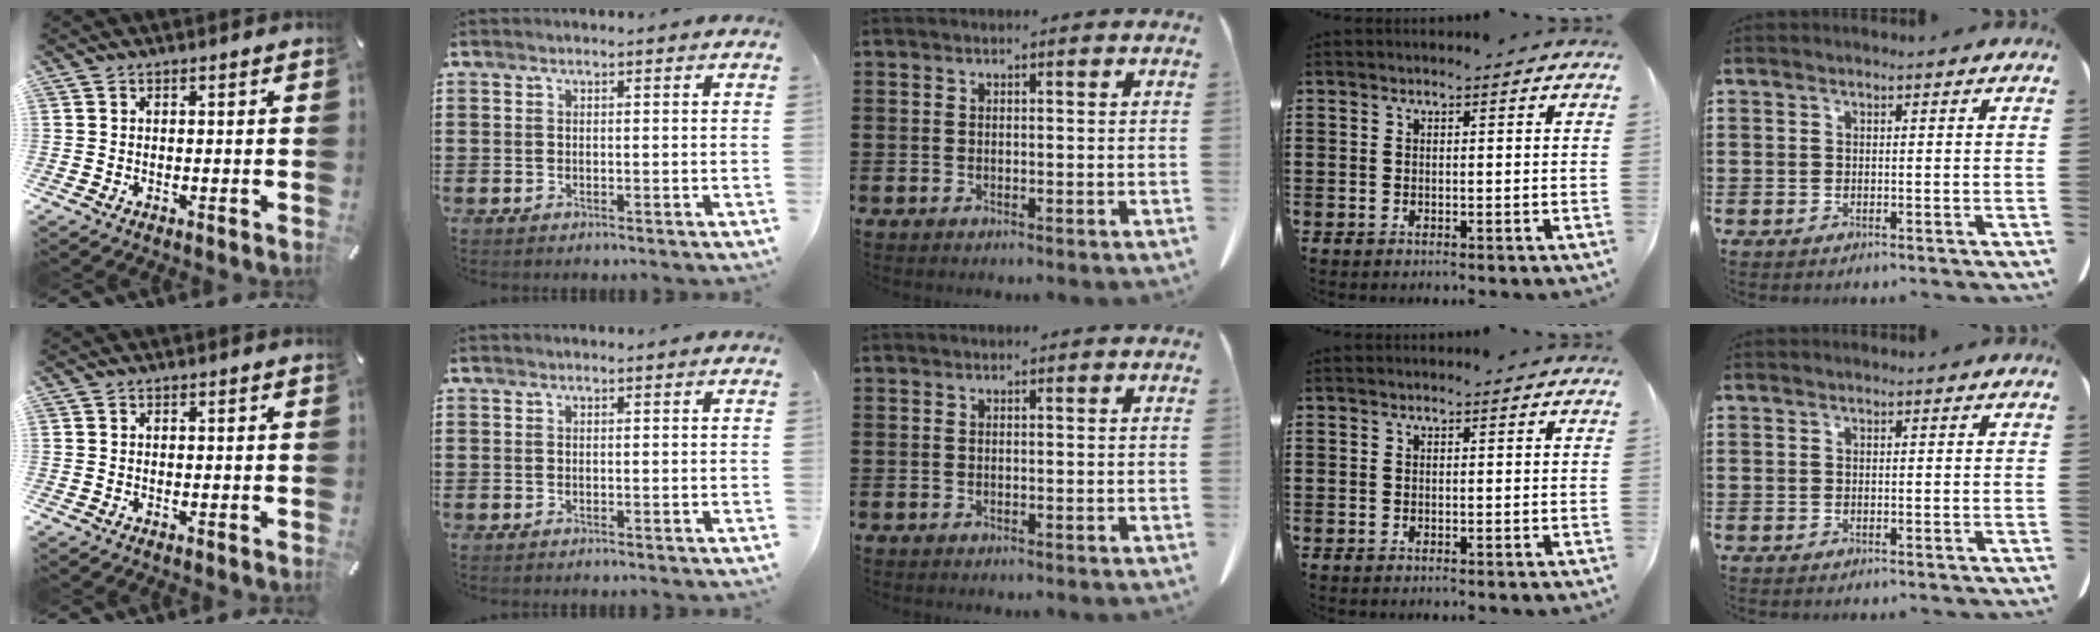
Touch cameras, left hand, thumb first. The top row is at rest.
{}